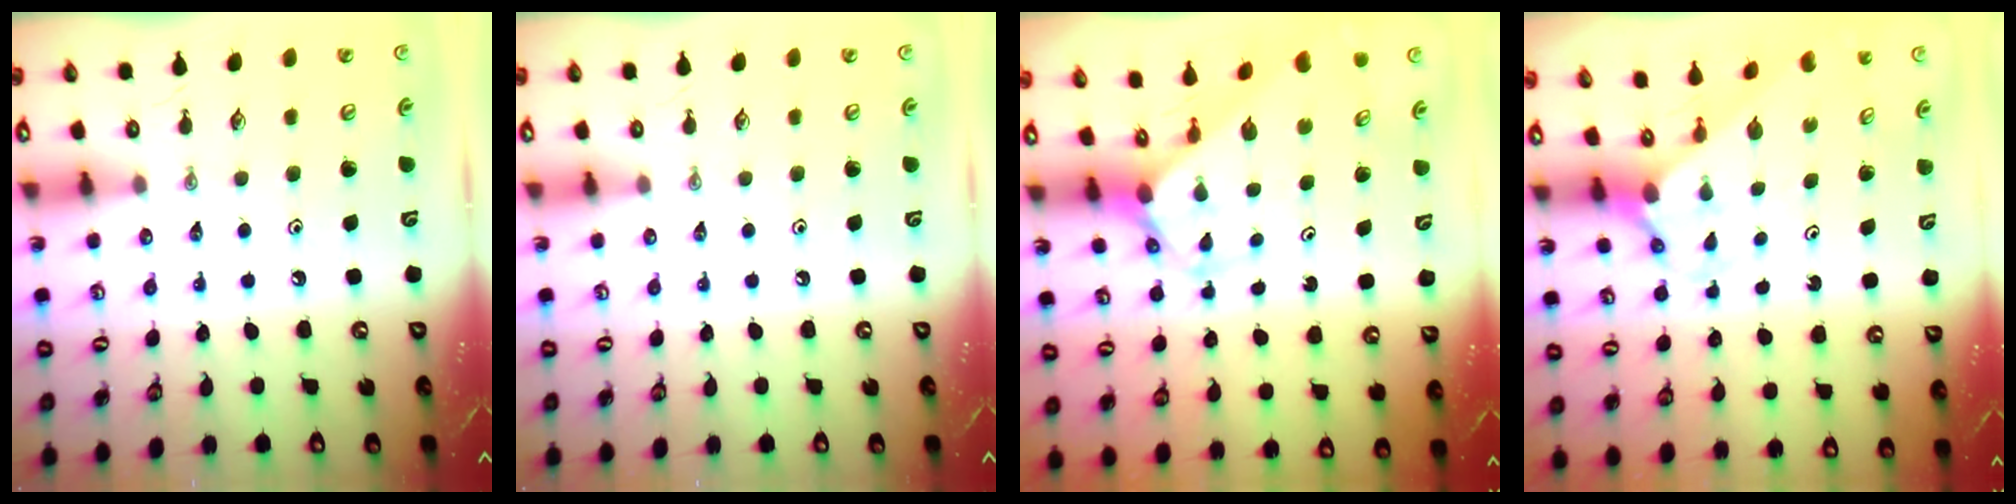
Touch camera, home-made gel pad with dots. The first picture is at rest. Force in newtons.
{"total": 0.0}
{"total": 2.5, "press": 2.4, "slide": 0.3}
{"total": 1.7, "press": 1.7, "slide": 0.2}